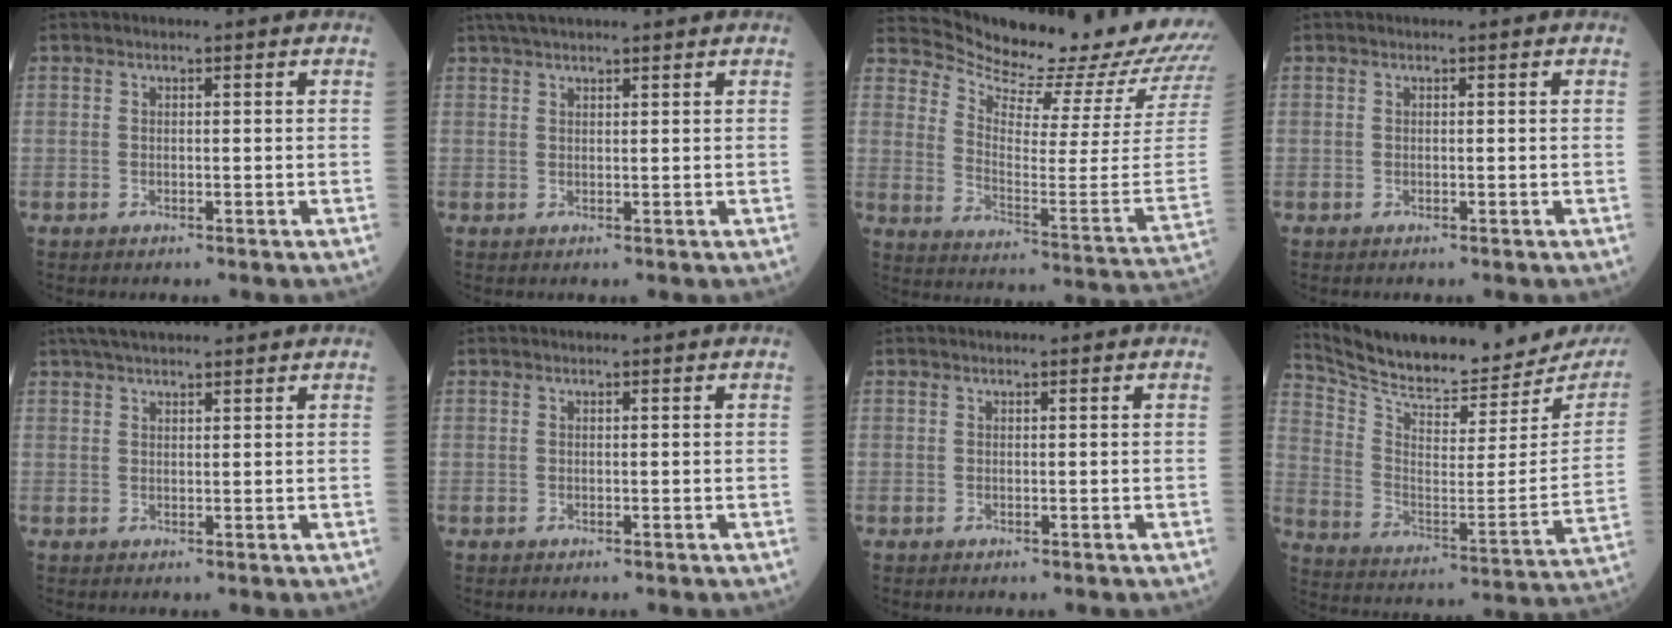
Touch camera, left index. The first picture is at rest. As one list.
[{"total": 5.7, "force": [4.8, 0.8, 2.9], "torque": [-0.045, 0.037, 0.084]}, {"total": 22.4, "force": [21.6, 0.6, 6.1], "torque": [-0.121, -0.130, 0.280]}, {"total": 0.0}, {"total": 6.9, "force": [5.8, 1.2, 3.5], "torque": [-0.054, 0.037, 0.096]}, {"total": 0.0}, {"total": 0.0}, {"total": 24.1, "force": [22.3, 4.9, 7.7], "torque": [-0.137, -0.071, 0.311]}]